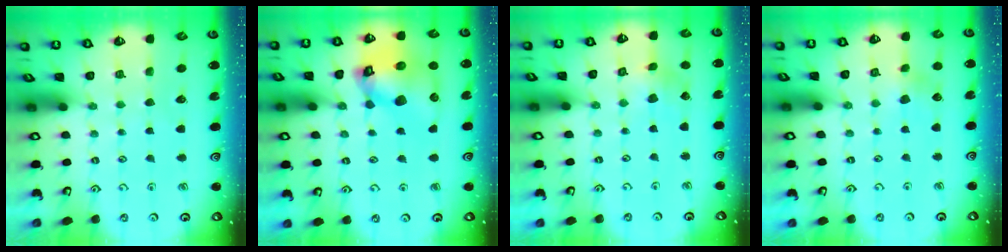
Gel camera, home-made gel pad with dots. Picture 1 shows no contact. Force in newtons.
{"total": 15.9, "press": 15.7, "slide": 2.3}
{"total": 2.9, "press": 2.8, "slide": 0.2}
{"total": 3.9, "press": 3.8, "slide": 0.4}